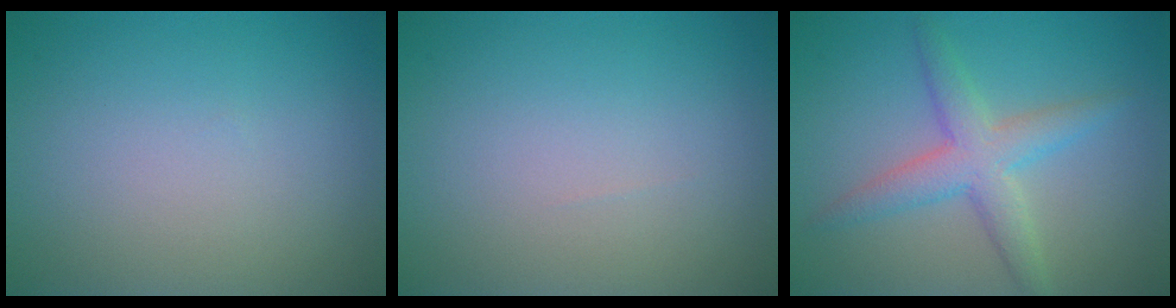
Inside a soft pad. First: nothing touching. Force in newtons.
{"total": 0.0}
{"total": 3.9, "press": 3.9, "slide": 0.1}